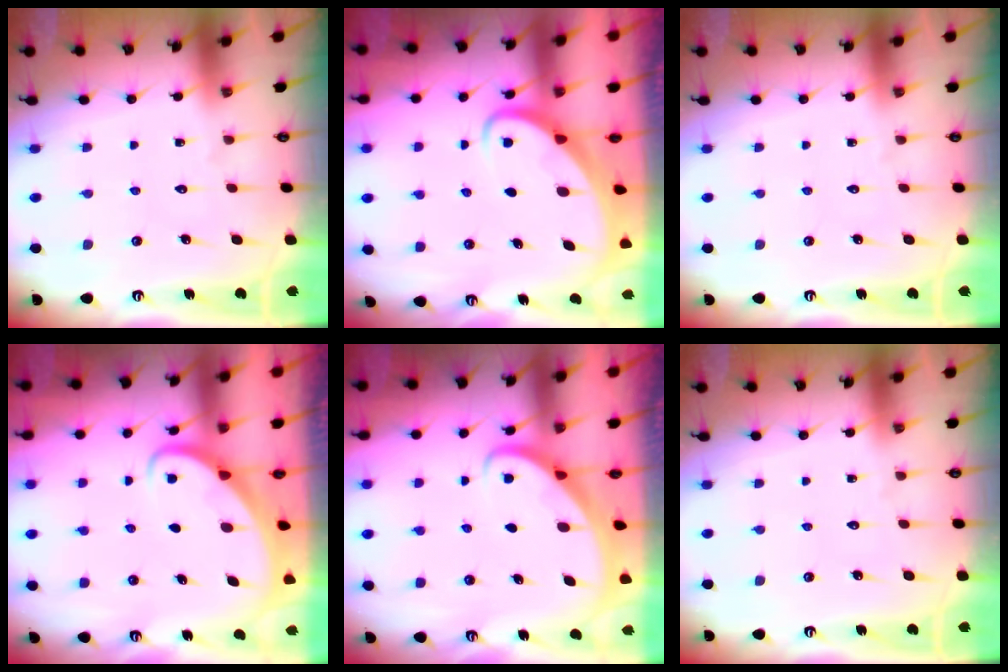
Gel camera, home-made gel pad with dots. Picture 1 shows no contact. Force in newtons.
{"total": 2.8, "press": 2.8, "slide": 0.3}
{"total": 0.0}
{"total": 2.1, "press": 2.1, "slide": 0.3}
{"total": 2.8, "press": 2.8, "slide": 0.3}
{"total": 0.0}